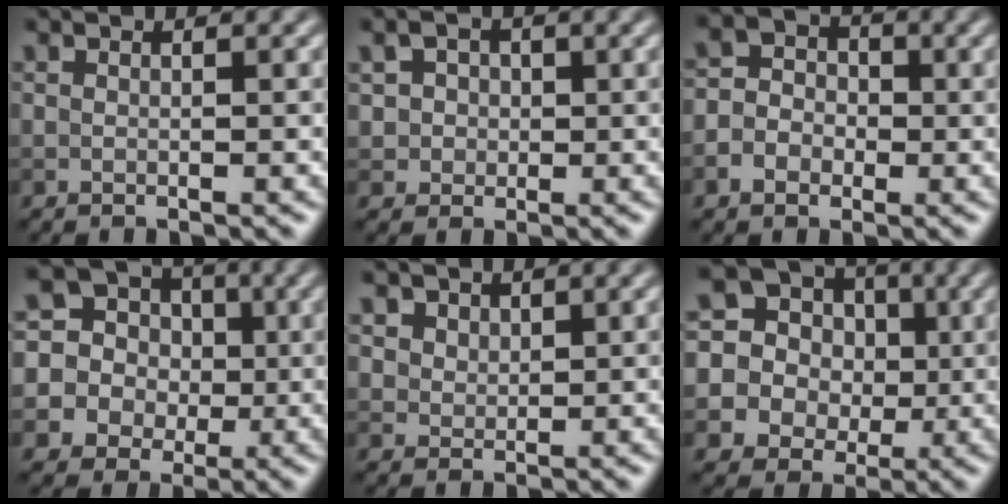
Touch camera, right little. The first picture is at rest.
{"total": 2.3, "force": [0.6, 2.0, 1.0], "torque": [-0.015, 0.010, 0.009]}
{"total": 3.7, "force": [-0.9, 3.2, 1.6], "torque": [-0.003, 0.006, -0.025]}
{"total": 11.1, "force": [2.0, 10.3, 3.5], "torque": [-0.119, 0.033, 0.020]}
{"total": 3.5, "force": [2.1, 2.5, 1.4], "torque": [-0.046, 0.000, 0.042]}
{"total": 14.9, "force": [2.9, 13.7, 5.0], "torque": [-0.151, 0.027, 0.035]}